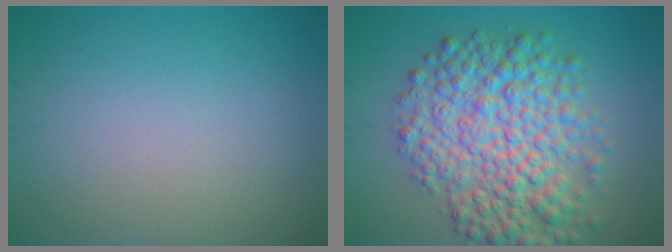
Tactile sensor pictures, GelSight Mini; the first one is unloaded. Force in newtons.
{"total": 8.9, "press": 8.9, "slide": 0.1}